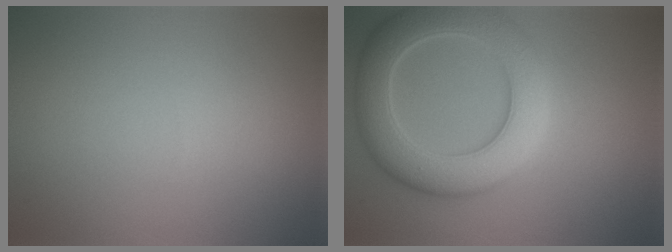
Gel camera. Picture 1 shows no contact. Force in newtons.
{"total": 7.9, "press": 7.9, "slide": 0.6}